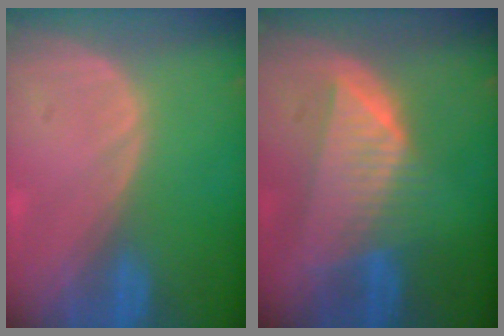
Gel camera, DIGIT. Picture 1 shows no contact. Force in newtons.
{"total": 7.6, "press": 7.0, "slide": 3.0}